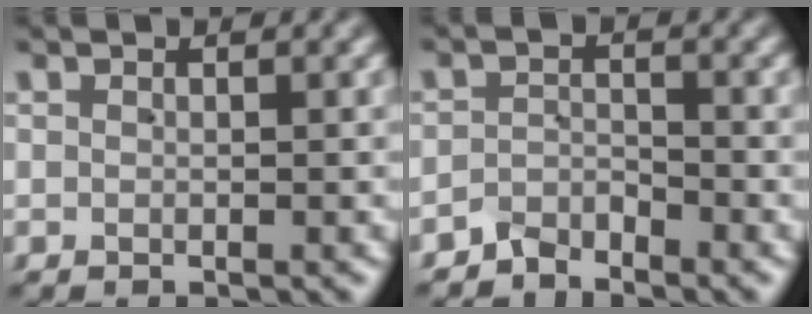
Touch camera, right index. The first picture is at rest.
{"total": 2.6, "force": [-2.5, 0.5, -0.1], "torque": [0.008, 0.003, -0.052]}